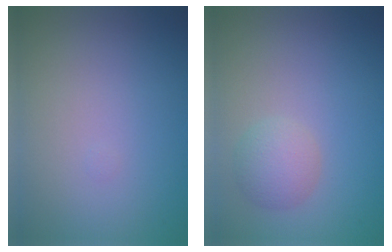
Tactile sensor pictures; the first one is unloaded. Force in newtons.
{"total": 2.4, "press": 2.4, "slide": 0.1}